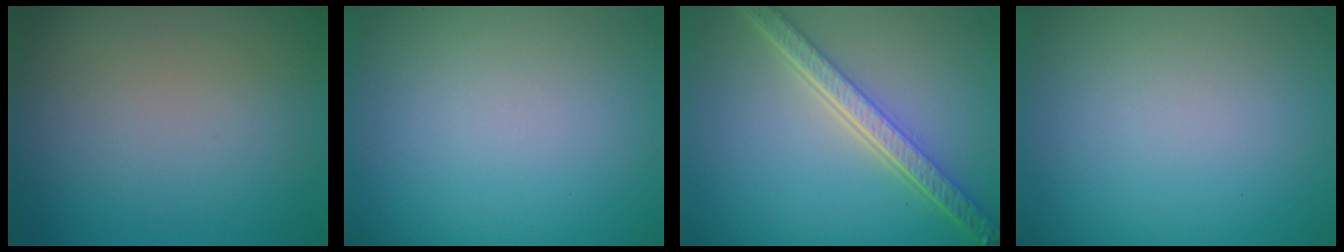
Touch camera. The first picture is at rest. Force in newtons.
{"total": 0.0}
{"total": 5.7, "press": 4.2, "slide": 3.9}
{"total": 0.0}